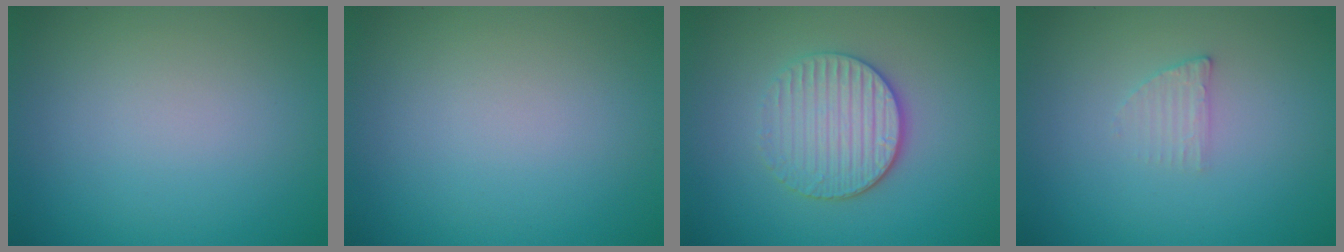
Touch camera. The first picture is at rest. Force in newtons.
{"total": 0.0}
{"total": 3.9, "press": 3.4, "slide": 1.9}
{"total": 1.2, "press": 1.2, "slide": 0.3}